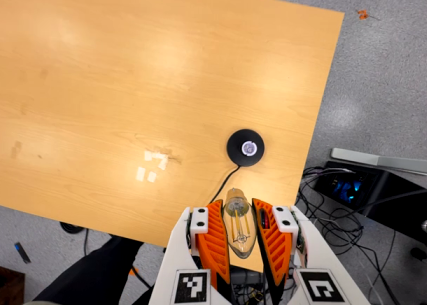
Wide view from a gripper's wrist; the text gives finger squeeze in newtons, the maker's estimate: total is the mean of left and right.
{"total": 19.6, "left": 21.2, "right": 18.0}